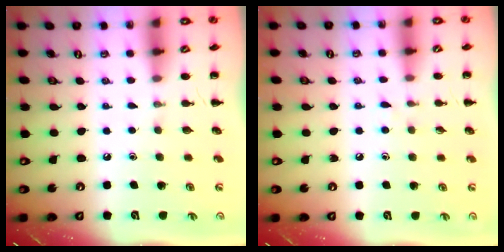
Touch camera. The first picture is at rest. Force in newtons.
{"total": 4.9, "press": 4.5, "slide": 1.9}